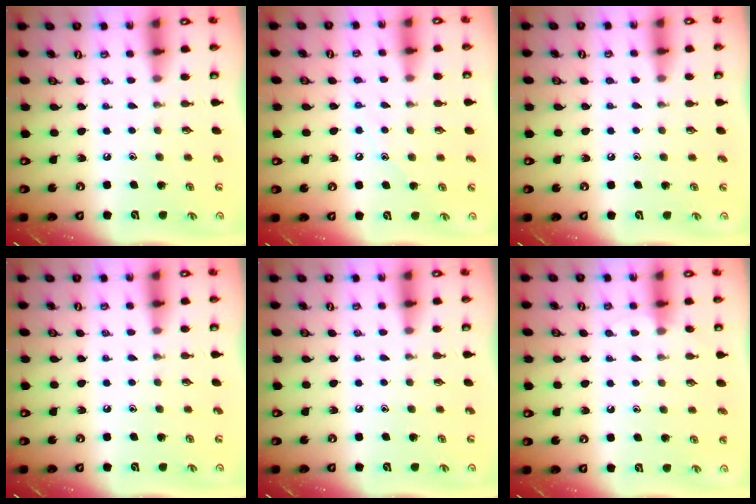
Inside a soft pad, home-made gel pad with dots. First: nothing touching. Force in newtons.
{"total": 5.6, "press": 5.6, "slide": 0.7}
{"total": 2.9, "press": 2.8, "slide": 0.4}
{"total": 0.0}
{"total": 0.0}
{"total": 2.7, "press": 2.7, "slide": 0.3}